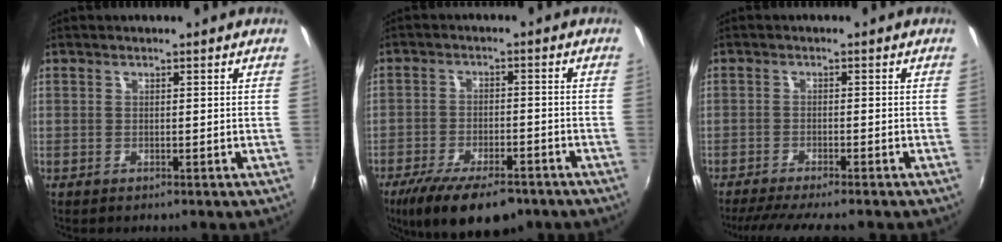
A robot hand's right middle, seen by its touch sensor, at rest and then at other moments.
{"total": 14.7, "force": [-10.4, 5.4, 8.8], "torque": [-0.183, -0.034, -0.164]}
{"total": 8.7, "force": [-7.5, 0.2, 4.3], "torque": [-0.096, -0.021, -0.117]}